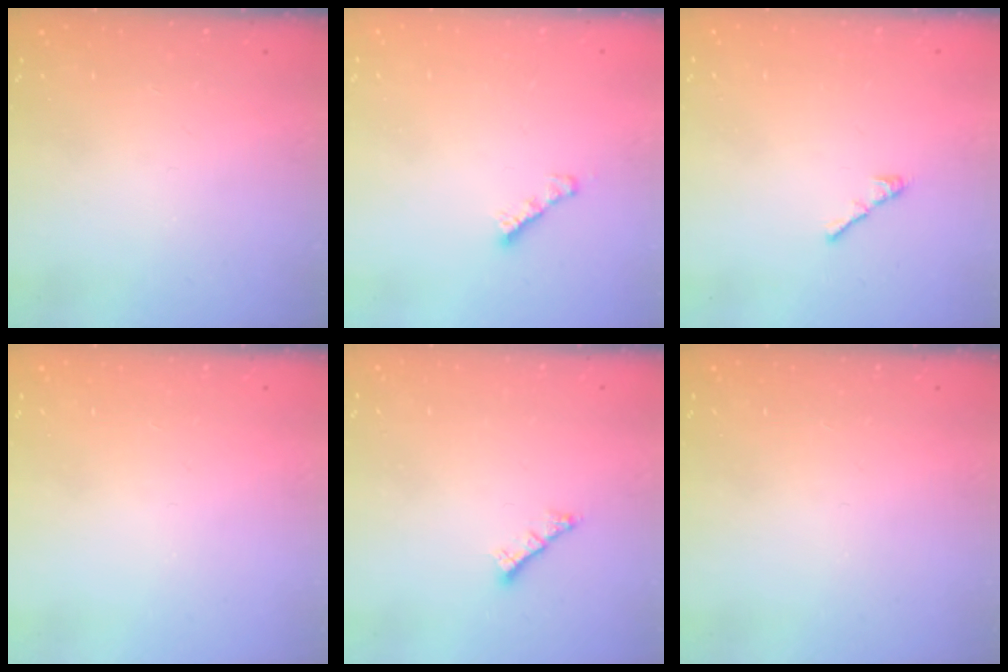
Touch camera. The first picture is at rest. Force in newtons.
{"total": 2.7, "press": 2.7, "slide": 0.3}
{"total": 3.0, "press": 2.9, "slide": 0.8}
{"total": 0.0}
{"total": 1.2, "press": 1.2, "slide": 0.3}
{"total": 0.0}